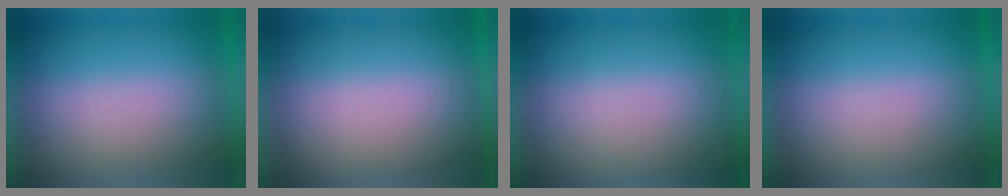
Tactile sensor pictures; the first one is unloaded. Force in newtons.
{"total": 1.4}
{"total": 2.7}
{"total": 0.0}